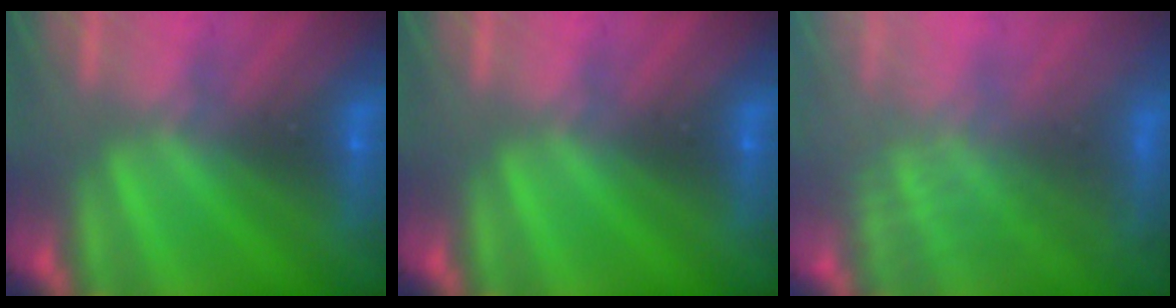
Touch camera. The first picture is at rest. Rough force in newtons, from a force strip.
{"total": 0.0}
{"total": 7.7}